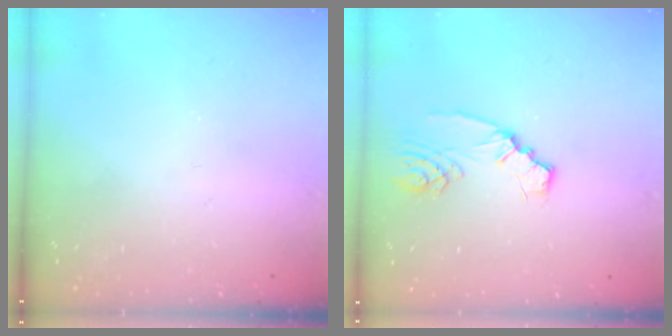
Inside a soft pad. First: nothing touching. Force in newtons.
{"total": 3.4, "press": 3.4, "slide": 0.5}